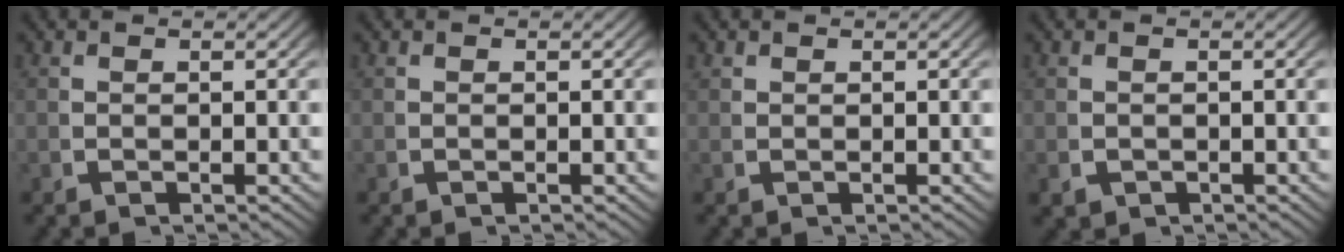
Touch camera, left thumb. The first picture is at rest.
{"total": 0.0}
{"total": 0.5, "force": [0.5, 0.3, 0.0], "torque": [-0.007, -0.006, 0.015]}
{"total": 1.5, "force": [-0.6, 1.3, 0.4], "torque": [-0.017, -0.014, -0.002]}